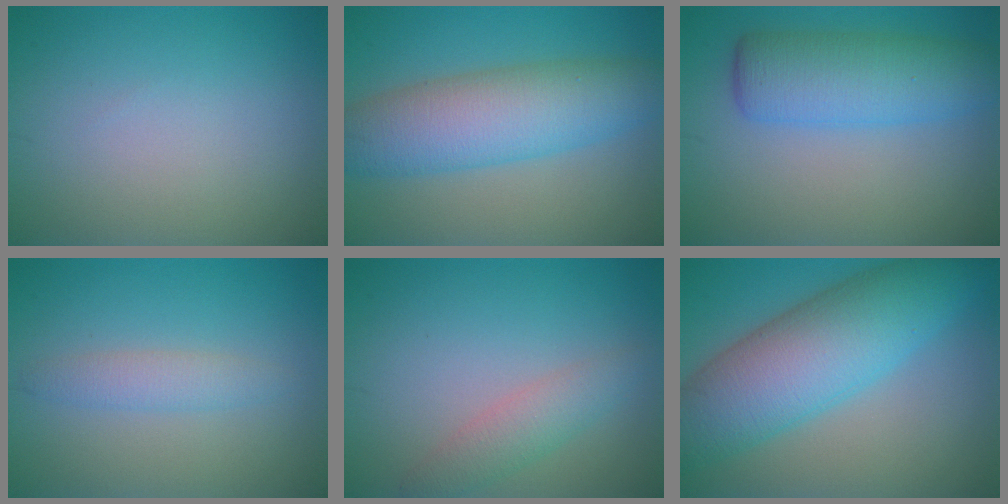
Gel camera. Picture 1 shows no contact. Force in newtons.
{"total": 7.9, "press": 7.9, "slide": 0.1}
{"total": 6.3, "press": 6.3, "slide": 0.2}
{"total": 2.0, "press": 2.0, "slide": 0.1}
{"total": 2.6, "press": 2.6, "slide": 0.1}
{"total": 10.3, "press": 10.3, "slide": 0.2}